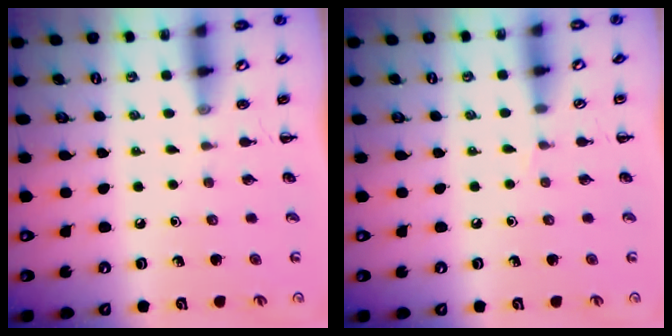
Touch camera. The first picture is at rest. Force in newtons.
{"total": 3.0, "press": 2.8, "slide": 1.0}